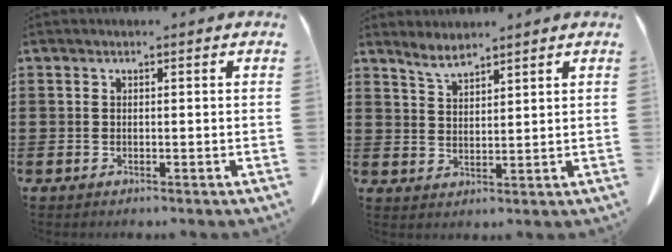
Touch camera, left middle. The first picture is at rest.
{"total": 3.4, "force": [3.0, 0.6, 1.5], "torque": [-0.038, -0.005, 0.056]}